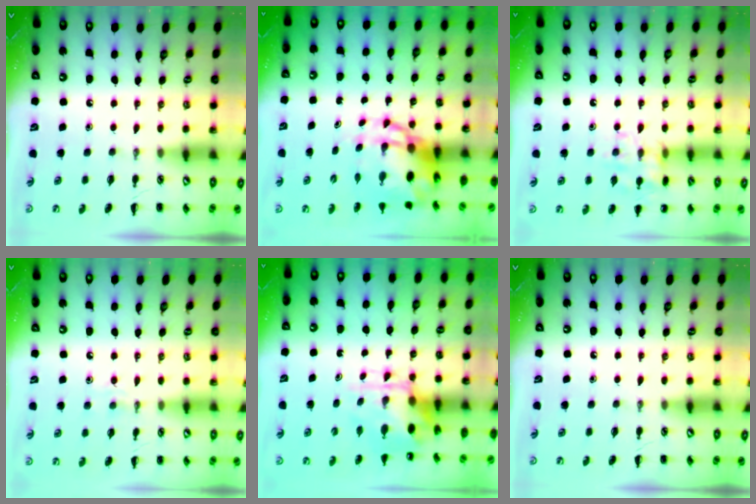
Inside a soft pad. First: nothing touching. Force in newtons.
{"total": 9.2, "press": 9.0, "slide": 2.2}
{"total": 12.5, "press": 12.5, "slide": 0.7}
{"total": 3.6, "press": 3.5, "slide": 1.0}
{"total": 6.2, "press": 6.1, "slide": 1.4}
{"total": 0.0}